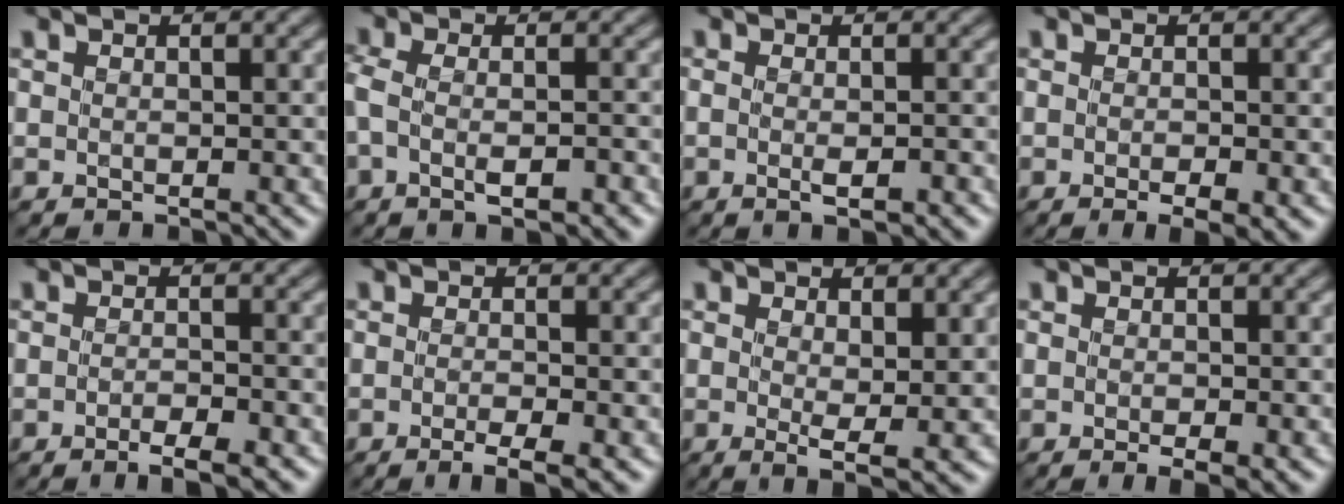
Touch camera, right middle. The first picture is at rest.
{"total": 3.8, "force": [-1.4, 1.5, 3.2], "torque": [-0.070, 0.000, -0.030]}
{"total": 2.2, "force": [-0.5, 0.7, 2.0], "torque": [-0.027, 0.002, -0.006]}
{"total": 2.5, "force": [-1.0, 0.7, 2.2], "torque": [-0.039, -0.002, -0.014]}
{"total": 2.9, "force": [-1.6, 0.7, 2.3], "torque": [-0.043, 0.000, -0.026]}
{"total": 2.8, "force": [-1.2, 0.6, 2.5], "torque": [-0.047, -0.002, -0.021]}
{"total": 3.1, "force": [0.4, 0.8, 2.9], "torque": [-0.053, -0.008, 0.006]}
{"total": 2.3, "force": [-0.8, 0.6, 2.0], "torque": [-0.036, -0.003, -0.013]}